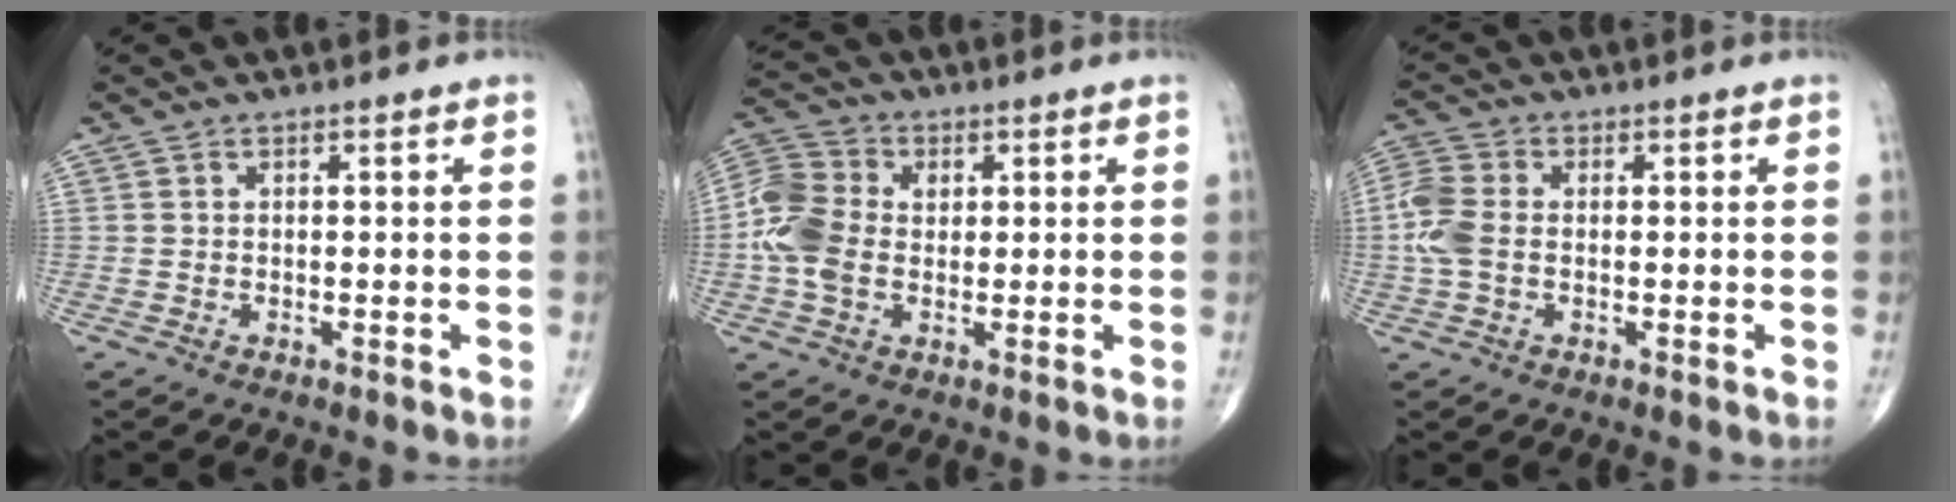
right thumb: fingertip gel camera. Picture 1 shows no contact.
{"total": 9.6, "force": [0.0, 7.1, 6.5], "torque": [-0.140, 0.018, -0.007]}
{"total": 6.3, "force": [-0.4, 4.1, 4.7], "torque": [-0.133, 0.012, -0.014]}